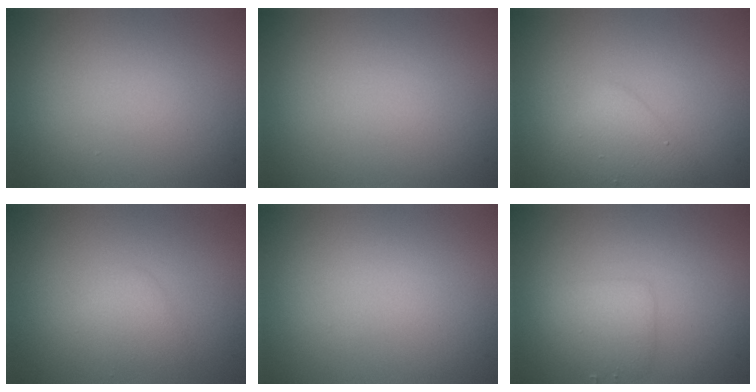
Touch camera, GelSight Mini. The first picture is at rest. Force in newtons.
{"total": 0.0}
{"total": 2.9, "press": 2.9, "slide": 0.1}
{"total": 1.6, "press": 1.6, "slide": 0.2}
{"total": 0.0}
{"total": 2.6, "press": 2.6, "slide": 0.0}